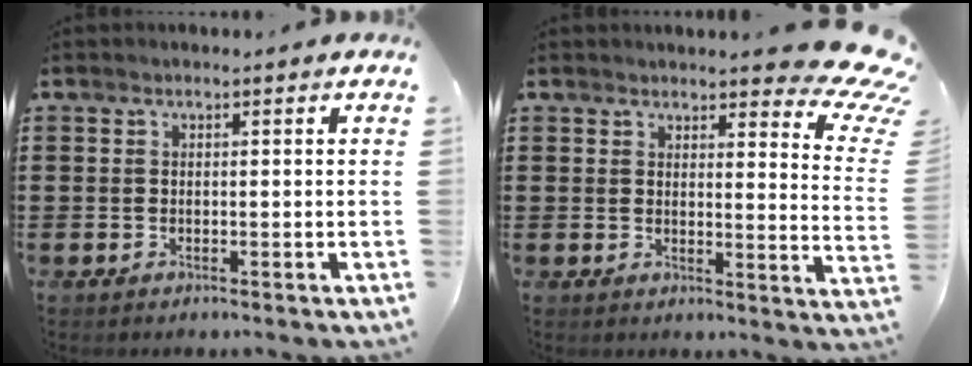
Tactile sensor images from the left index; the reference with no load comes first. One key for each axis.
{"total": 7.1, "fx": 5.9, "fy": 1.2, "fz": 3.7, "tx": -0.054, "ty": -0.034, "tz": 0.101}